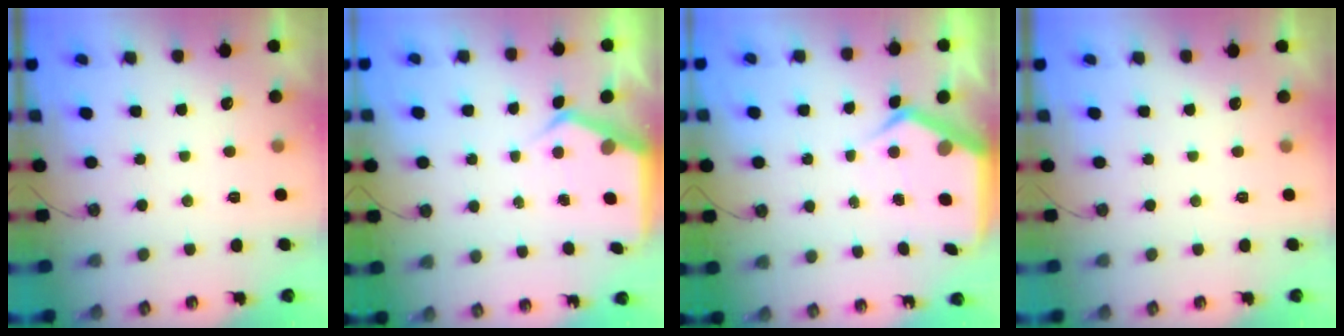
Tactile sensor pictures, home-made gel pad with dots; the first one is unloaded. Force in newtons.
{"total": 4.4, "press": 4.4, "slide": 0.4}
{"total": 6.7, "press": 6.7, "slide": 0.4}
{"total": 0.0}